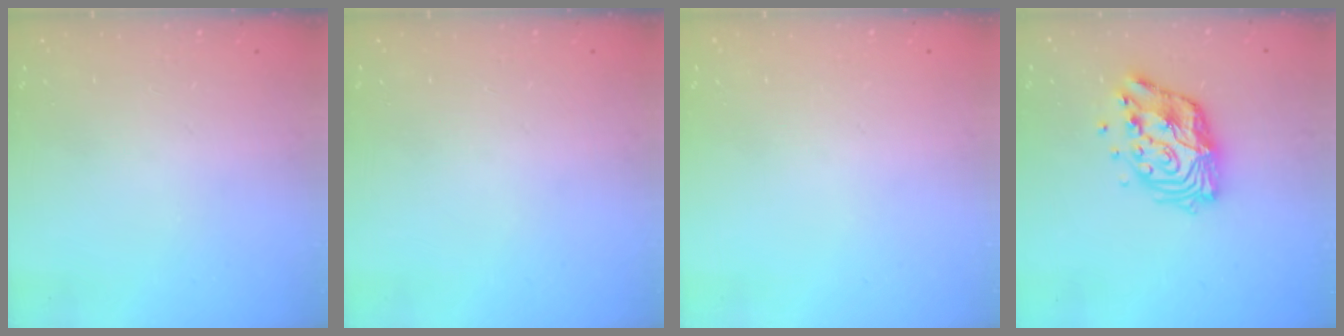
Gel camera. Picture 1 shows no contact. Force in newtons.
{"total": 0.0}
{"total": 0.0}
{"total": 13.3, "press": 13.2, "slide": 1.1}